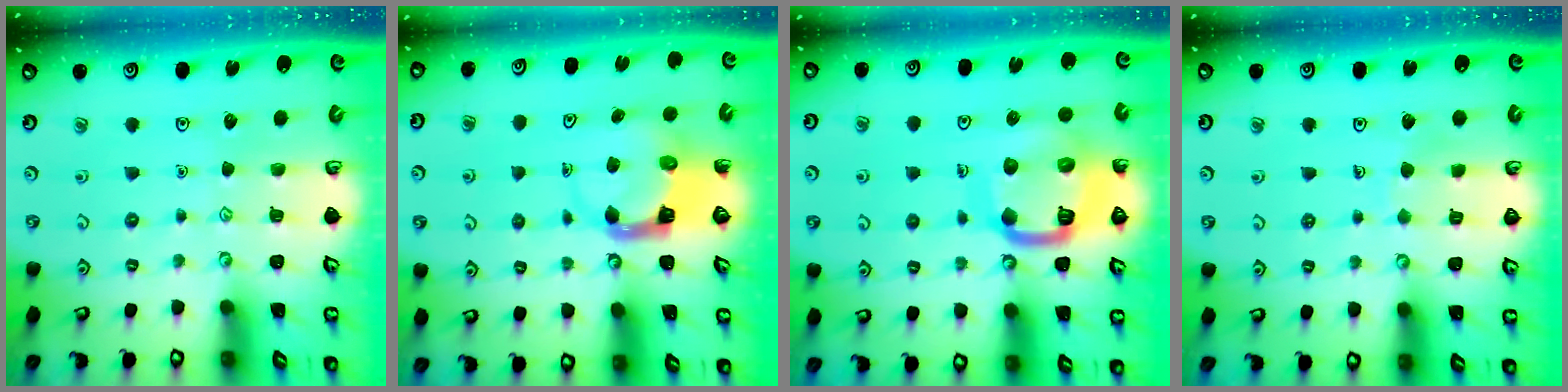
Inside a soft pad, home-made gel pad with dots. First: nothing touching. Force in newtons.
{"total": 3.9, "press": 3.9, "slide": 0.5}
{"total": 17.3, "press": 17.2, "slide": 1.8}
{"total": 3.7, "press": 3.7, "slide": 0.2}